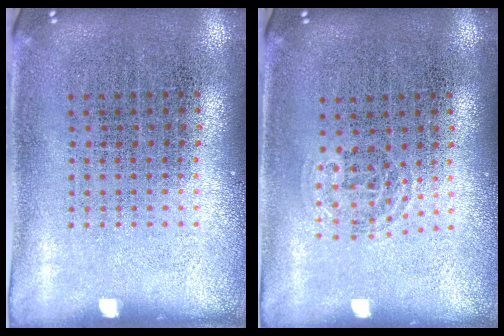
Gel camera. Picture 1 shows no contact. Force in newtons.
{"total": 0.9, "press": 0.6, "slide": 0.6}